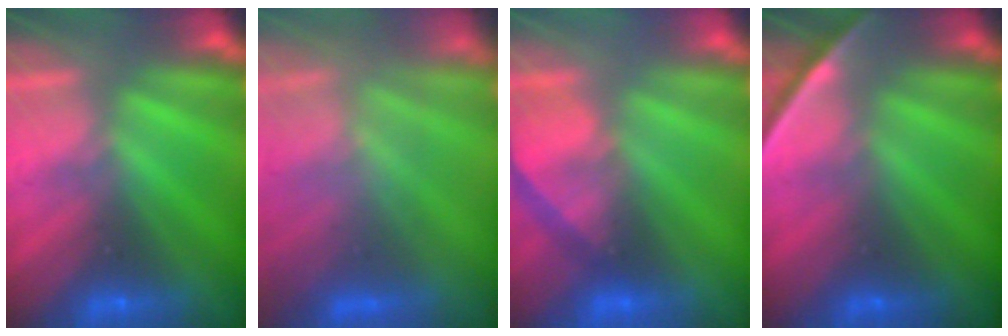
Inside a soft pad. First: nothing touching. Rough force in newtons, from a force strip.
{"total": 2.9}
{"total": 5.1}
{"total": 1.9}